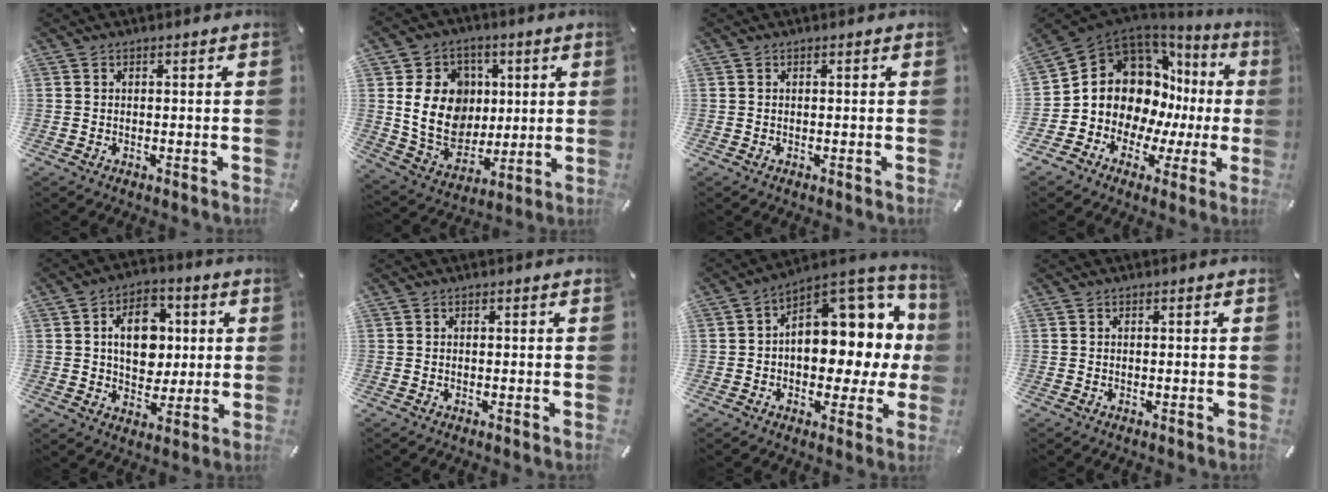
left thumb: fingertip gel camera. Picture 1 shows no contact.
{"total": 15.6, "force": [2.1, 13.3, 7.9], "torque": [-0.152, 0.005, 0.046]}
{"total": 0.0}
{"total": 14.0, "force": [2.6, 11.8, 7.1], "torque": [-0.128, -0.048, 0.058]}
{"total": 12.0, "force": [1.7, 9.1, 7.7], "torque": [-0.111, 0.006, 0.026]}
{"total": 0.0}
{"total": 15.2, "force": [3.4, 10.2, 10.8], "torque": [-0.116, -0.043, 0.059]}
{"total": 0.0}